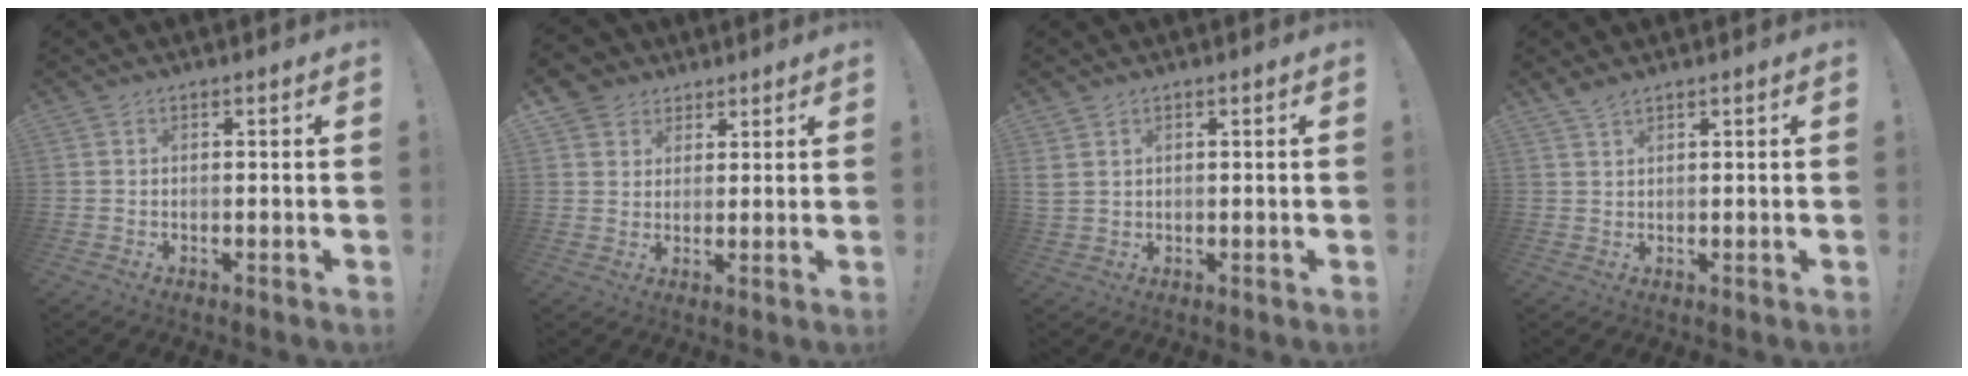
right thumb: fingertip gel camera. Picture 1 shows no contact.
{"total": 5.8, "force": [3.3, 4.8, 0.5], "torque": [-0.007, -0.022, 0.066]}
{"total": 2.5, "force": [1.2, 1.7, 1.3], "torque": [-0.021, -0.003, 0.024]}
{"total": 2.3, "force": [1.9, 0.3, 1.3], "torque": [-0.026, -0.008, 0.034]}